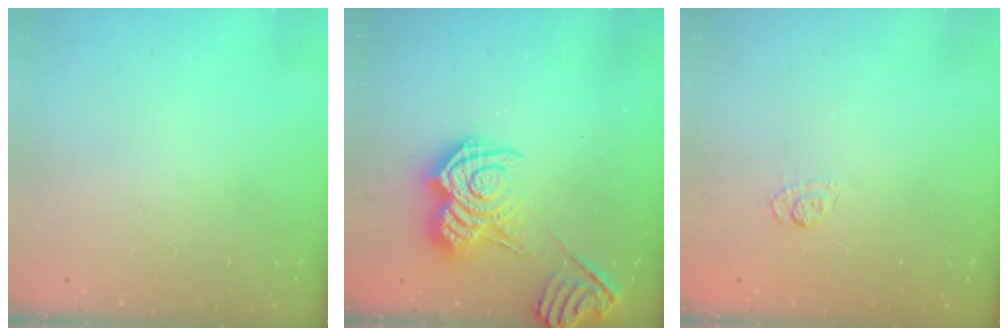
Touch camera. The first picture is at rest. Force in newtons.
{"total": 12.7, "press": 12.6, "slide": 0.7}
{"total": 3.5, "press": 3.1, "slide": 1.6}